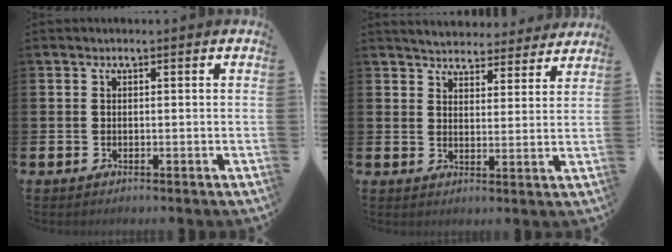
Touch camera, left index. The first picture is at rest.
{"total": 4.7, "force": [4.6, 0.9, -0.1], "torque": [-0.013, -0.033, 0.080]}